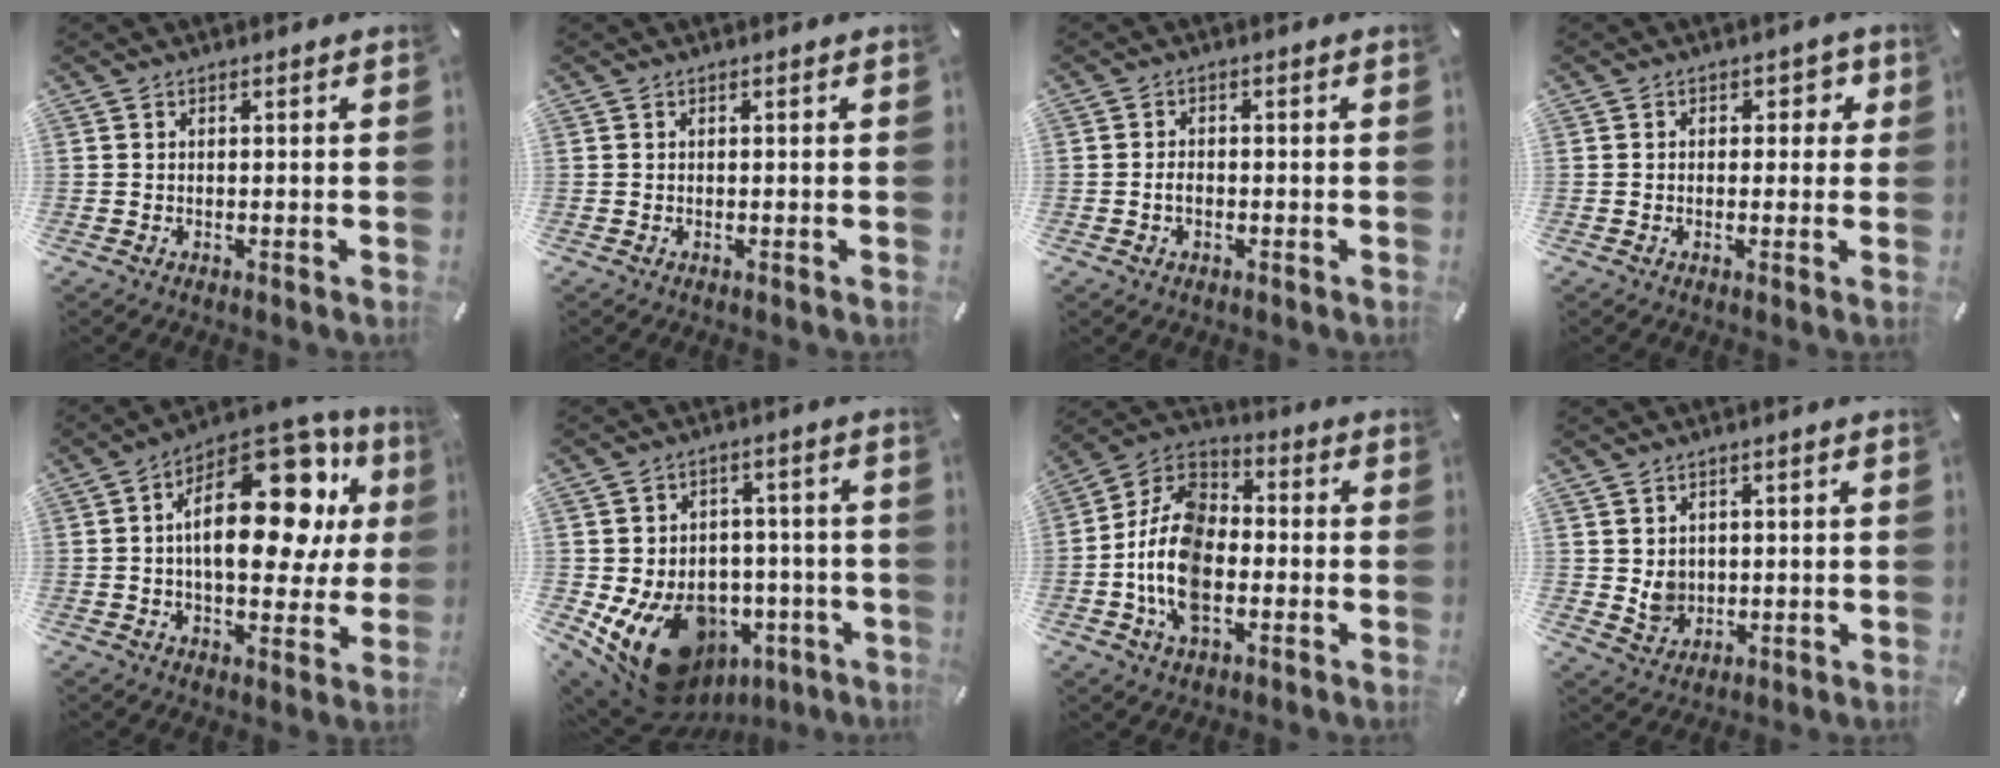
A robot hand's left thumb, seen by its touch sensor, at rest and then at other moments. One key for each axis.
{"total": 0.0}
{"total": 2.3, "fx": -0.6, "fy": 1.6, "fz": 1.6, "tx": -0.030, "ty": 0.005, "tz": -0.012}
{"total": 2.9, "fx": 0.1, "fy": 2.2, "fz": 1.9, "tx": -0.006, "ty": -0.003, "tz": -0.010}
{"total": 24.4, "fx": 6.5, "fy": 12.9, "fz": 19.6, "tx": -0.288, "ty": -0.038, "tz": 0.109}
{"total": 16.7, "fx": -6.8, "fy": 12.0, "fz": 9.4, "tx": -0.161, "ty": 0.028, "tz": -0.097}
{"total": 15.5, "fx": -4.8, "fy": 10.0, "fz": 10.9, "tx": -0.248, "ty": 0.016, "tz": -0.095}
{"total": 5.0, "fx": 1.1, "fy": 4.7, "fz": 1.1, "tx": -0.004, "ty": -0.007, "tz": 0.017}